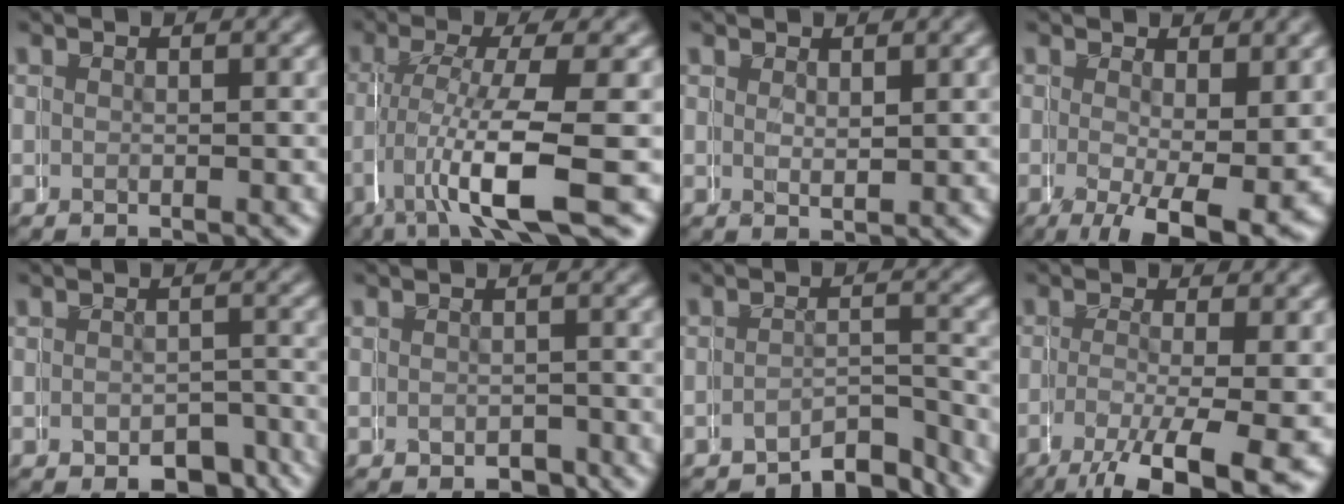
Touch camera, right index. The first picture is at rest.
{"total": 6.8, "force": [-2.5, 1.5, 6.1], "torque": [-0.120, -0.013, -0.031]}
{"total": 1.3, "force": [1.3, 0.0, 0.0], "torque": [0.006, -0.001, 0.026]}
{"total": 4.7, "force": [-0.9, 1.2, 4.5], "torque": [-0.064, -0.020, -0.004]}
{"total": 3.9, "force": [-2.9, 2.3, 1.1], "torque": [-0.008, -0.004, -0.045]}
{"total": 1.4, "force": [-1.0, 0.9, -0.1], "torque": [0.008, 0.001, -0.021]}
{"total": 4.1, "force": [-4.0, 0.8, 0.1], "torque": [0.010, -0.010, -0.064]}
{"total": 3.8, "force": [-2.0, 0.5, 3.3], "torque": [-0.064, -0.019, -0.024]}